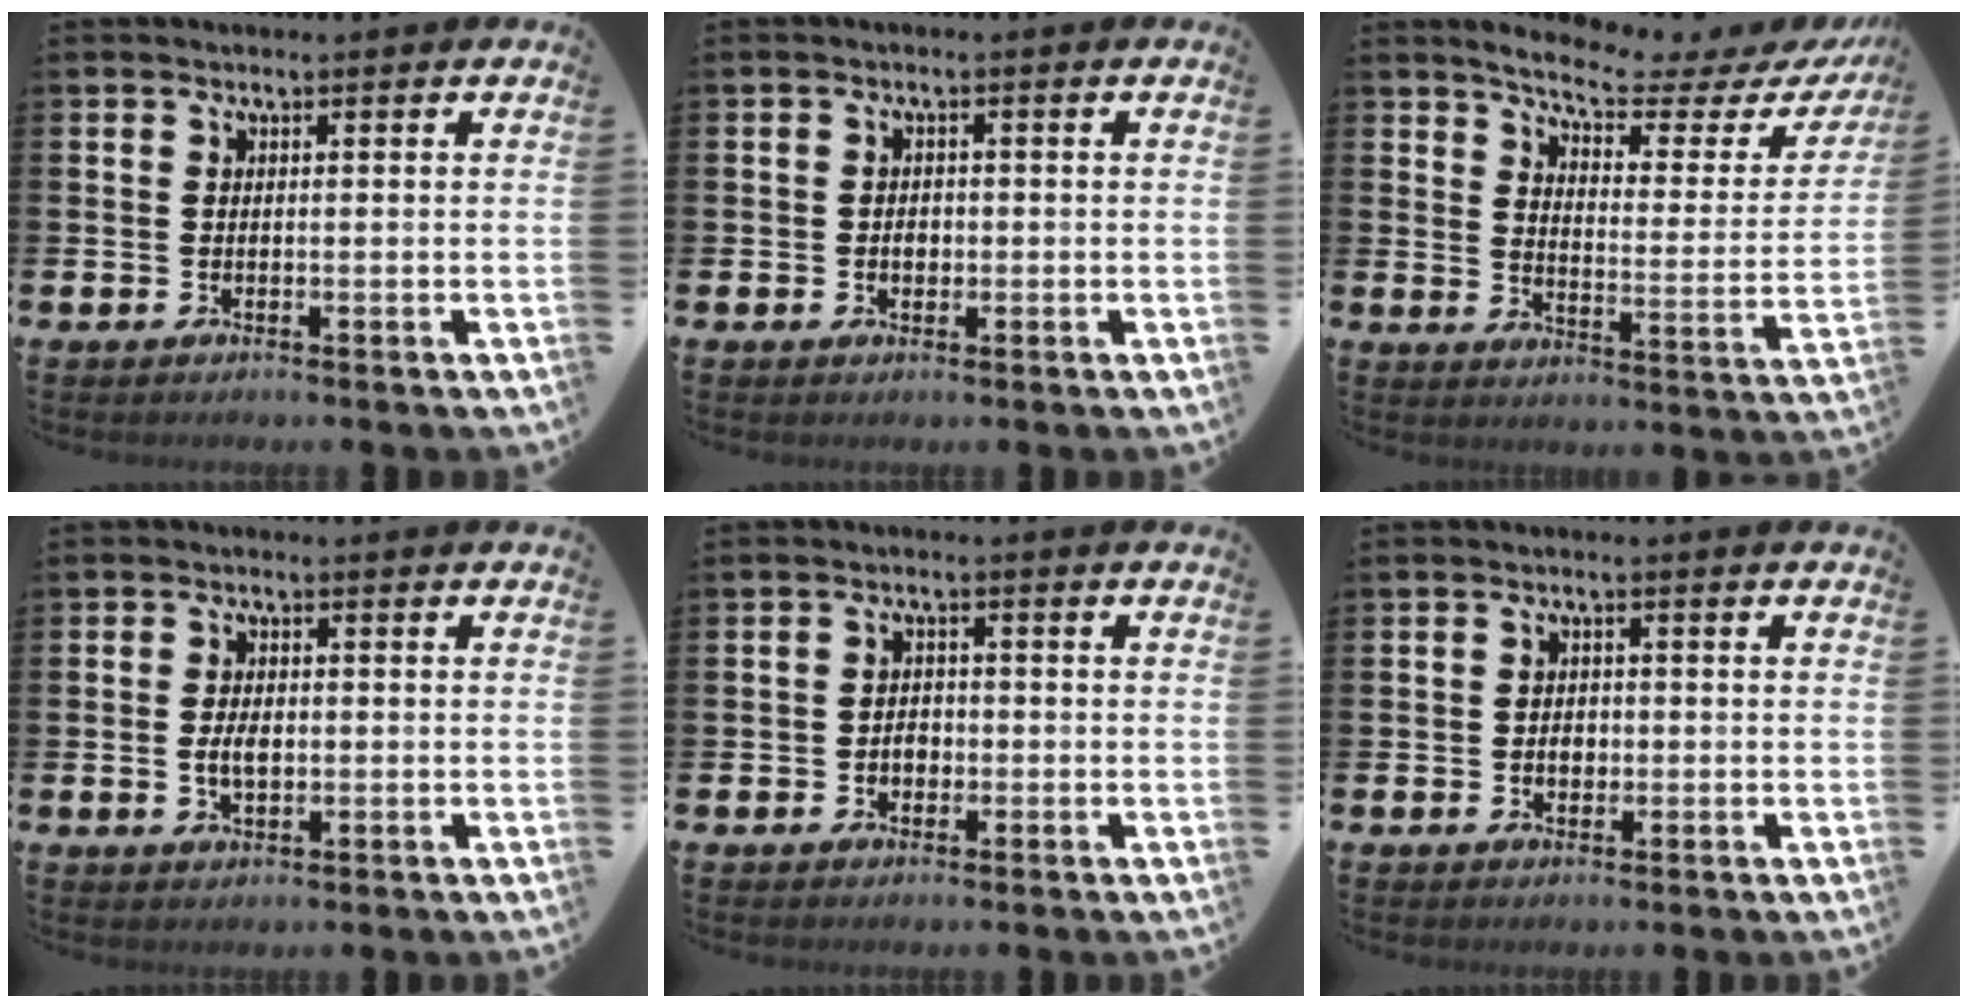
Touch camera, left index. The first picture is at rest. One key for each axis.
{"total": 1.6, "fx": -0.3, "fy": 1.2, "fz": 1.0, "tx": -0.011, "ty": 0.005, "tz": -0.009}
{"total": 5.8, "fx": 5.1, "fy": 1.0, "fz": 2.5, "tx": -0.068, "ty": -0.038, "tz": 0.078}
{"total": 2.9, "fx": -0.2, "fy": 1.7, "fz": 2.4, "tx": -0.038, "ty": 0.002, "tz": -0.006}
{"total": 2.0, "fx": -0.6, "fy": 1.6, "fz": 1.1, "tx": -0.013, "ty": 0.003, "tz": -0.016}
{"total": 1.9, "fx": -0.3, "fy": 1.5, "fz": 1.2, "tx": -0.008, "ty": 0.001, "tz": -0.012}